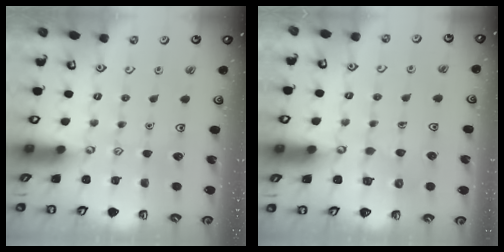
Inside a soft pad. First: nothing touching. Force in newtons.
{"total": 4.4, "press": 4.4, "slide": 0.3}